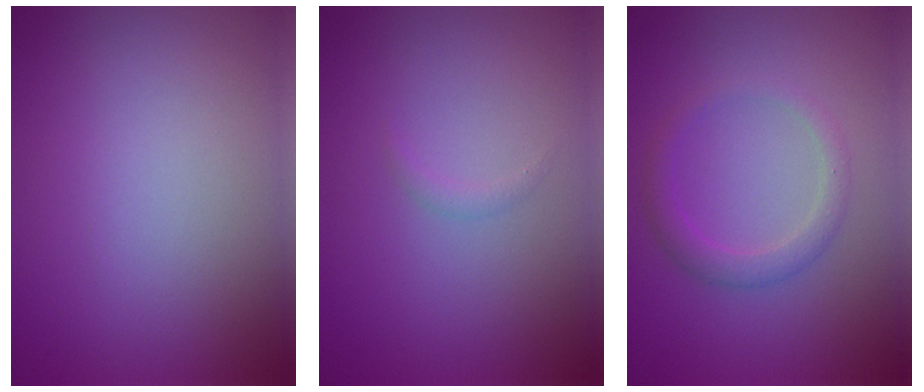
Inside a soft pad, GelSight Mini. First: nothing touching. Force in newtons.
{"total": 0.6, "press": 0.6, "slide": 0.0}
{"total": 2.1, "press": 2.1, "slide": 0.1}